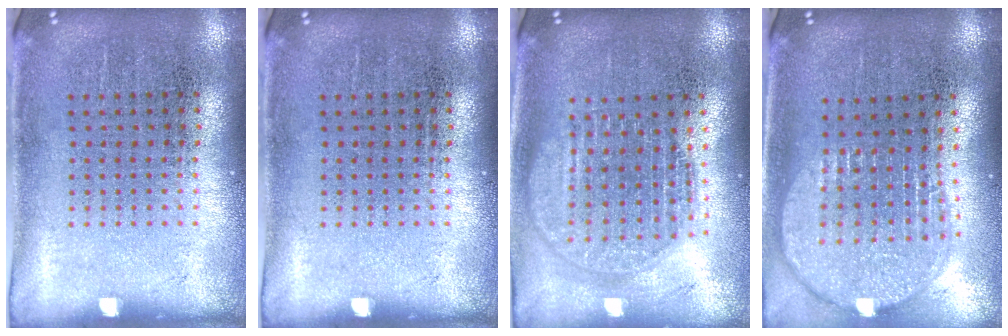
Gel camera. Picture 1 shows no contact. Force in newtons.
{"total": 0.0}
{"total": 1.8, "press": 1.5, "slide": 1.0}
{"total": 2.0, "press": 1.7, "slide": 1.1}